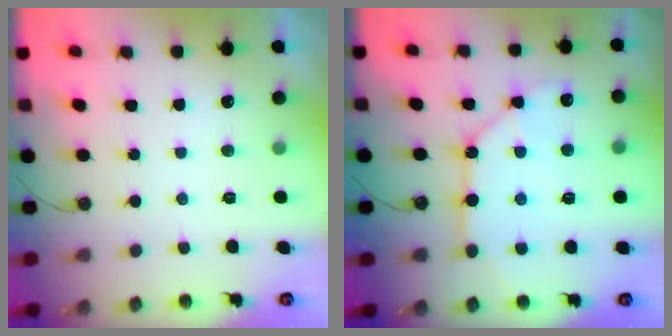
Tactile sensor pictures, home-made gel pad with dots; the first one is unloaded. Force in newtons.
{"total": 10.2, "press": 10.1, "slide": 1.4}